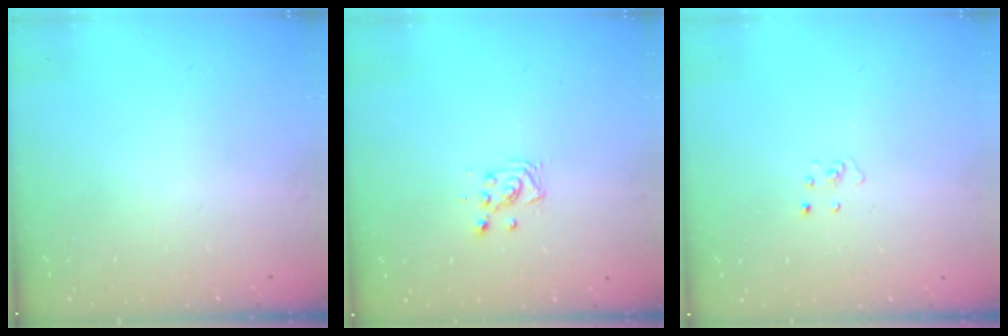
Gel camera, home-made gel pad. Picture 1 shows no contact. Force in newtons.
{"total": 3.6, "press": 3.6, "slide": 0.2}
{"total": 2.3, "press": 2.3, "slide": 0.2}